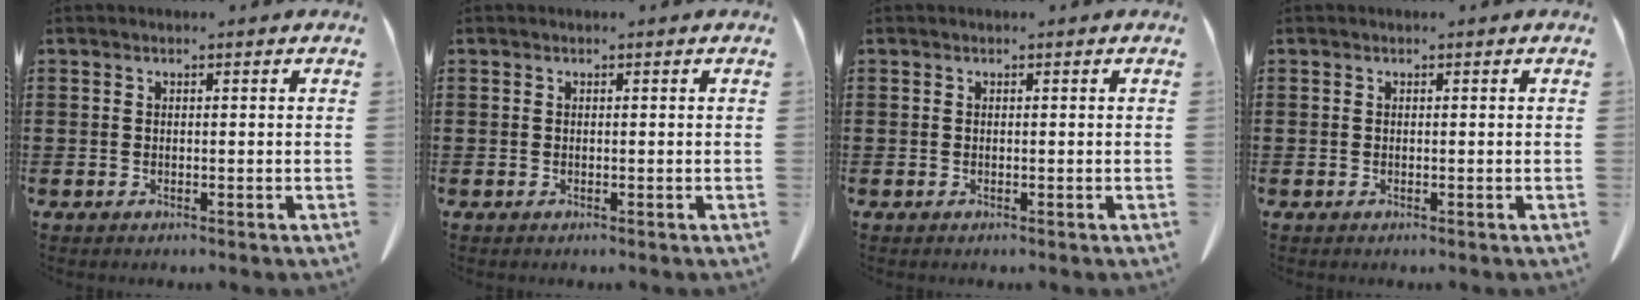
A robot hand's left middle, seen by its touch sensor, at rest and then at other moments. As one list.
[{"total": 0.0}, {"total": 0.0}, {"total": 0.0}]